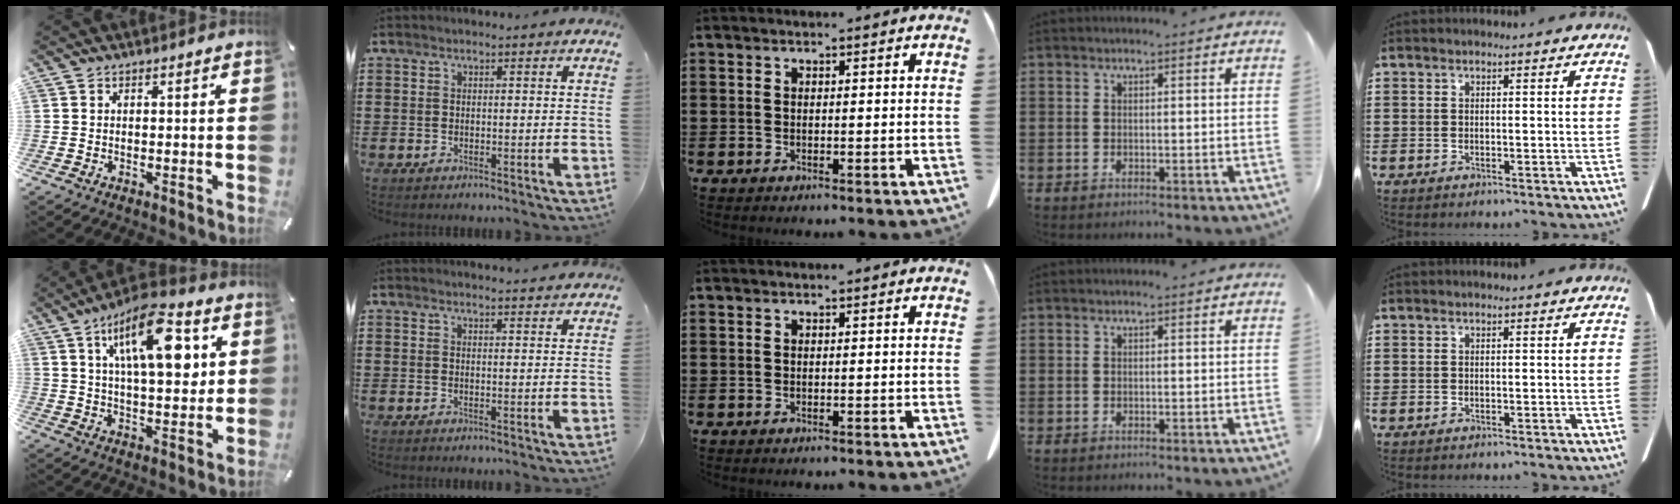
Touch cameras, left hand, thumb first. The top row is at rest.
{"thumb": {"total": 18.0, "force": [7.4, 7.9, 14.4], "torque": [-0.223, -0.017, 0.114]}, "index": {"total": 2.0, "force": [2.0, -0.1, 0.3], "torque": [-0.010, -0.002, 0.039]}}